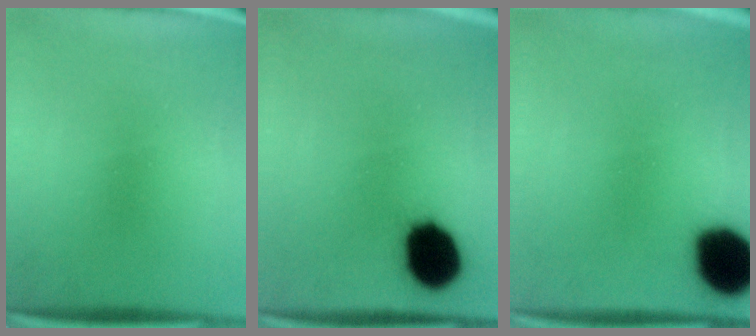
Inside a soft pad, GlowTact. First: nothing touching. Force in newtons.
{"total": 15.8}
{"total": 17.5}